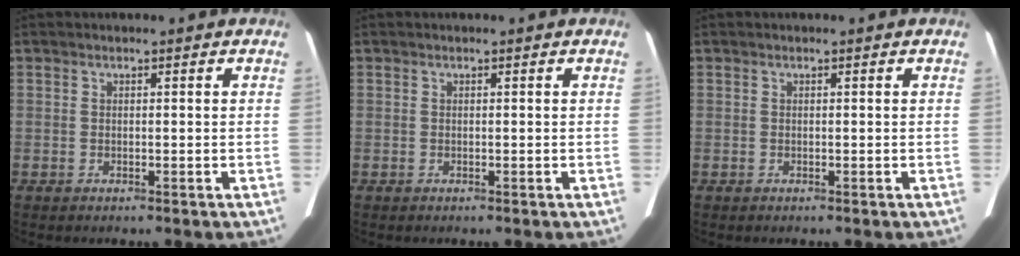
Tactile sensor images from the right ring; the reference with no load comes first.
{"total": 0.0}
{"total": 0.0}